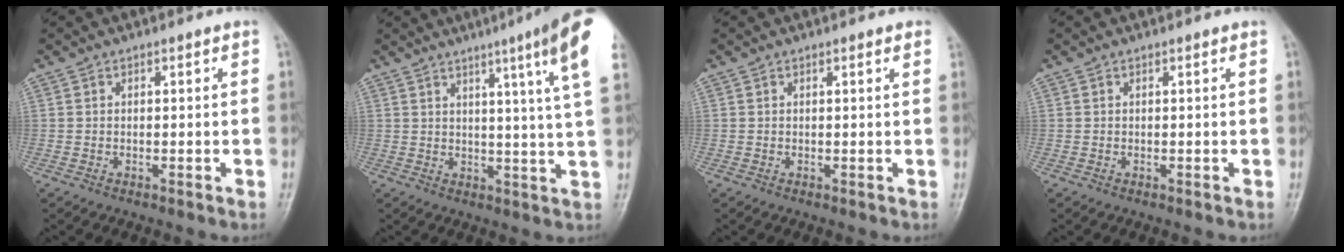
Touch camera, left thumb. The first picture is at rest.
{"total": 14.6, "force": [7.6, -0.1, 12.4], "torque": [-0.162, -0.031, 0.081]}
{"total": 0.9, "force": [0.5, 0.1, 0.7], "torque": [-0.009, 0.001, 0.004]}
{"total": 0.0}